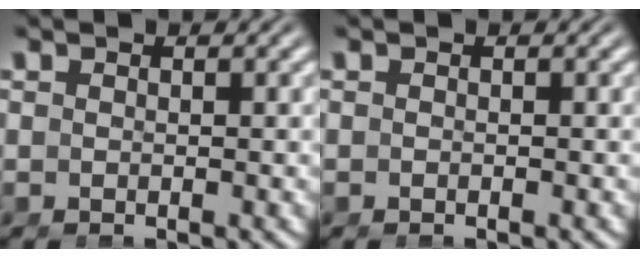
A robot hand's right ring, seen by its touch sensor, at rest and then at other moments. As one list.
[{"total": 0.0}]